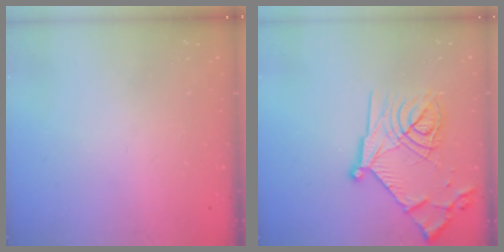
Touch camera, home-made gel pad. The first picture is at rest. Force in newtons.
{"total": 21.2, "press": 21.2, "slide": 1.8}